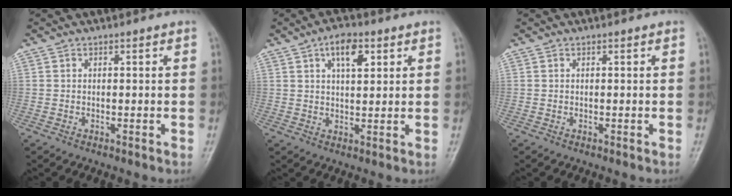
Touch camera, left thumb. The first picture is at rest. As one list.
[{"total": 6.4, "force": [2.8, 3.0, 4.9], "torque": [-0.067, -0.006, 0.044]}, {"total": 0.0}]